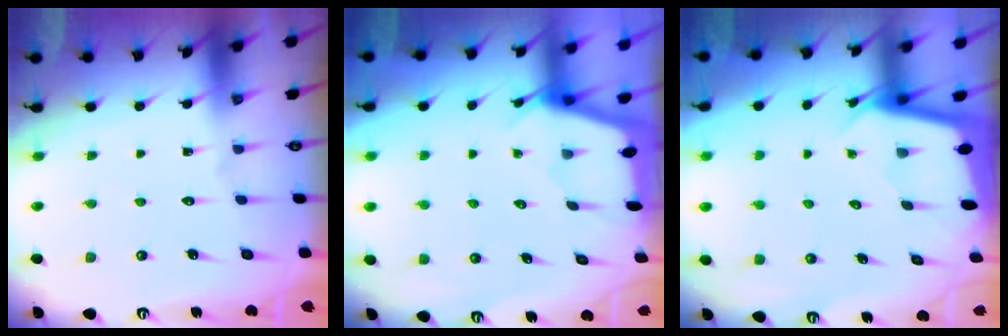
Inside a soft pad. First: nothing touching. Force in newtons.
{"total": 2.2, "press": 2.2, "slide": 0.3}
{"total": 2.3, "press": 2.3, "slide": 0.1}